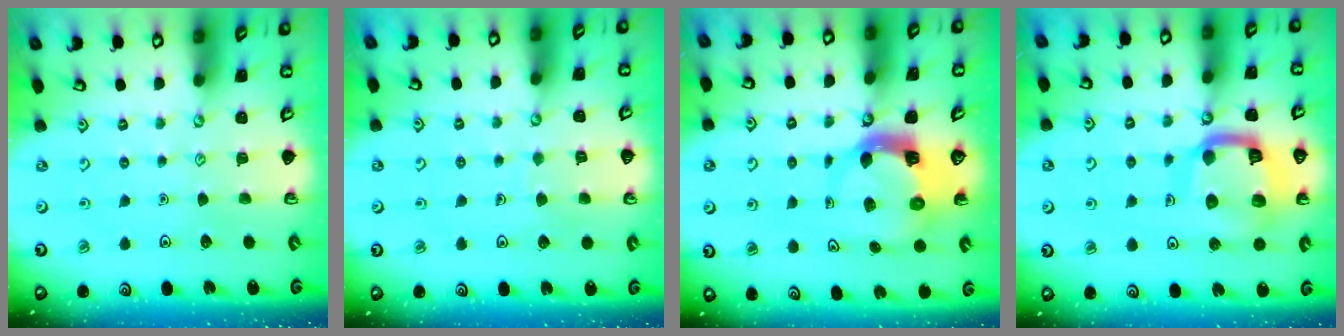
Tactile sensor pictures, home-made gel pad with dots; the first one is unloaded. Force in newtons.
{"total": 3.9, "press": 3.9, "slide": 0.4}
{"total": 4.6, "press": 4.6, "slide": 0.5}
{"total": 16.3, "press": 16.2, "slide": 1.8}